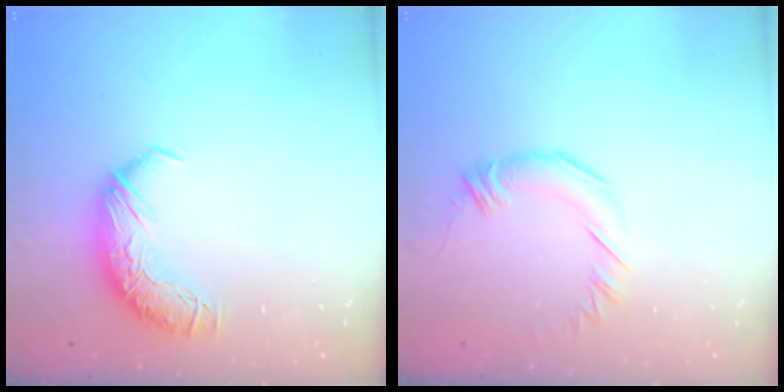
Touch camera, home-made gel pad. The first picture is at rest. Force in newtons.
{"total": 1.9, "press": 1.9, "slide": 0.4}